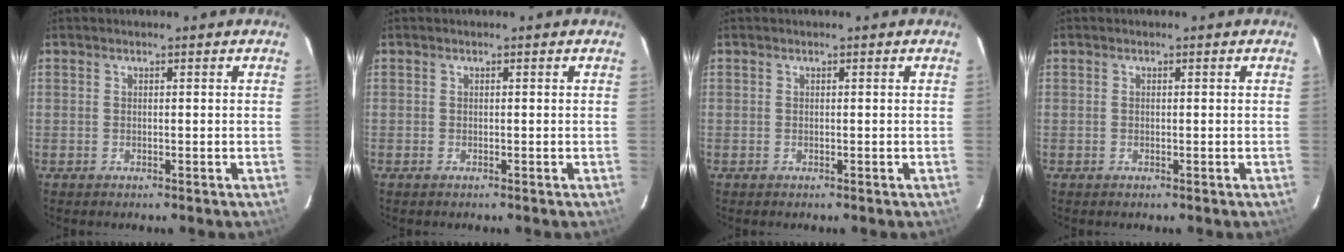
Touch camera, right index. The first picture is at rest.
{"total": 0.0}
{"total": 0.0}
{"total": 0.0}